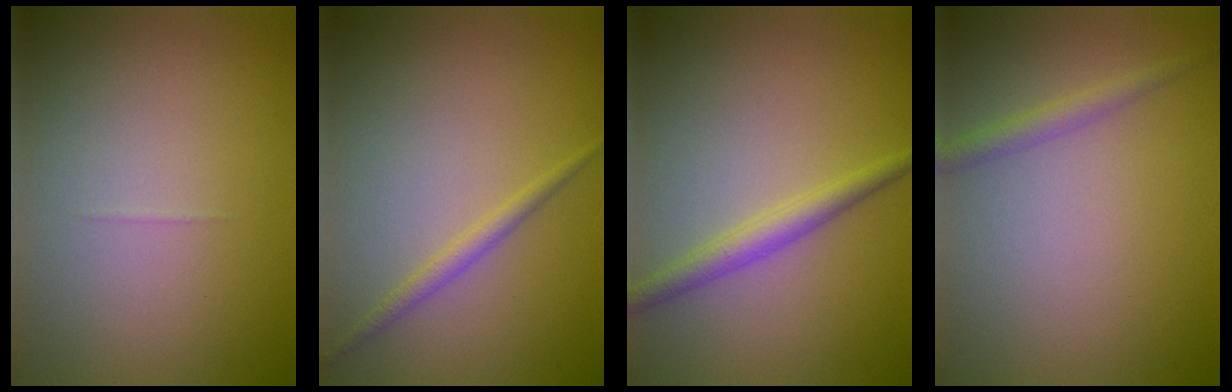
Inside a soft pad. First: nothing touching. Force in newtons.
{"total": 1.3, "press": 1.3, "slide": 0.1}
{"total": 2.3, "press": 2.3, "slide": 0.0}
{"total": 1.5, "press": 1.5, "slide": 0.0}